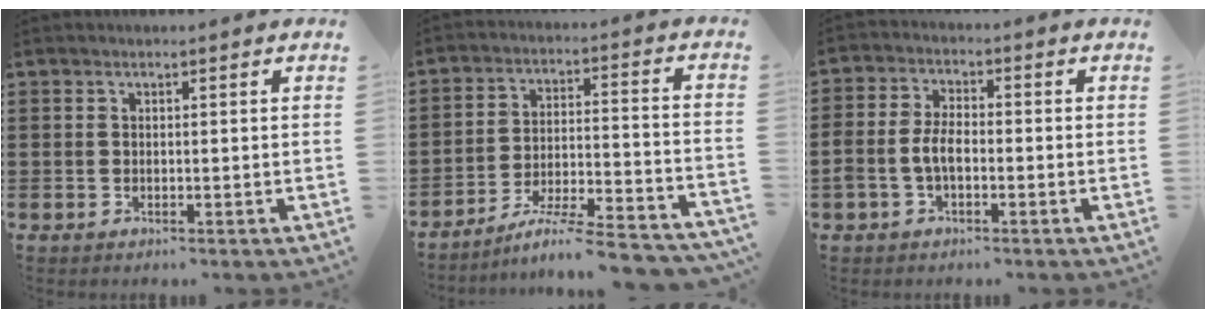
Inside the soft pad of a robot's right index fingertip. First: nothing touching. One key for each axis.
{"total": 7.4, "fx": -6.5, "fy": 0.0, "fz": 3.5, "tx": -0.058, "ty": -0.008, "tz": -0.127}
{"total": 4.4, "fx": -1.3, "fy": 2.5, "fz": 3.4, "tx": -0.083, "ty": -0.001, "tz": -0.029}